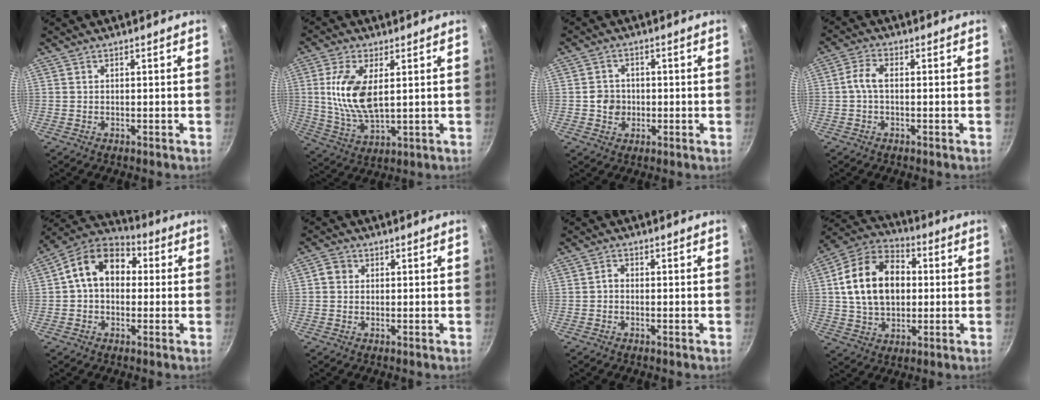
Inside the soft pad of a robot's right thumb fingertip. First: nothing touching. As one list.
[{"total": 11.9, "force": [2.2, 5.7, 10.1], "torque": [-0.199, -0.011, 0.050]}, {"total": 4.2, "force": [-0.5, 3.8, 1.6], "torque": [-0.008, 0.010, -0.011]}, {"total": 3.8, "force": [-0.2, 2.0, 3.2], "torque": [-0.073, 0.017, -0.011]}, {"total": 13.1, "force": [1.7, 9.6, 8.7], "torque": [-0.110, 0.033, 0.005]}, {"total": 2.5, "force": [0.2, 2.2, 1.0], "torque": [-0.014, 0.004, -0.004]}, {"total": 1.3, "force": [-0.5, 0.9, 0.8], "torque": [-0.016, 0.008, -0.013]}, {"total": 17.8, "force": [1.9, 12.5, 12.6], "torque": [-0.189, 0.023, 0.022]}]